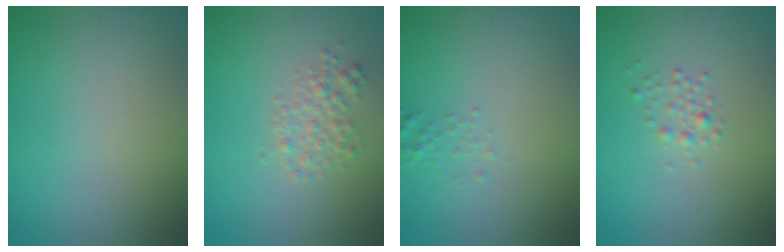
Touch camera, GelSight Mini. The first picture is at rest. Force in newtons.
{"total": 2.0, "press": 2.0, "slide": 0.1}
{"total": 0.8, "press": 0.8, "slide": 0.1}
{"total": 1.2, "press": 1.2, "slide": 0.0}